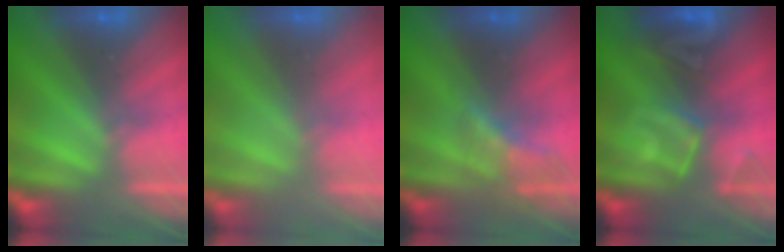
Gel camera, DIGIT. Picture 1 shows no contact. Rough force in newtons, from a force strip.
{"total": 2.8}
{"total": 2.1}
{"total": 2.9}